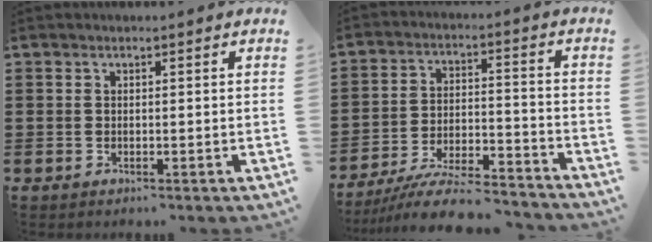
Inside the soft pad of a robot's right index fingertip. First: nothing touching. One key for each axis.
{"total": 9.2, "fx": -8.4, "fy": 1.1, "fz": 3.6, "tx": -0.061, "ty": 0.018, "tz": -0.161}